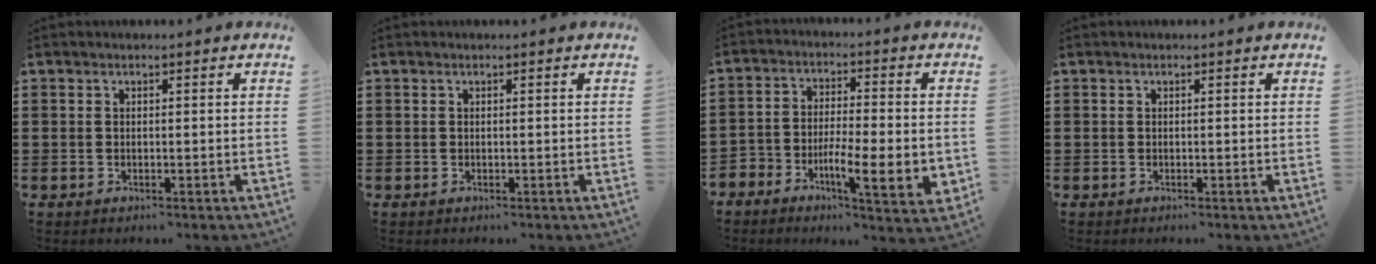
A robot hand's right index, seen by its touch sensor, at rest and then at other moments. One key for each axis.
{"total": 0.0}
{"total": 7.9, "fx": -3.3, "fy": 2.4, "fz": 6.8, "tx": -0.112, "ty": -0.004, "tz": -0.057}
{"total": 0.0}